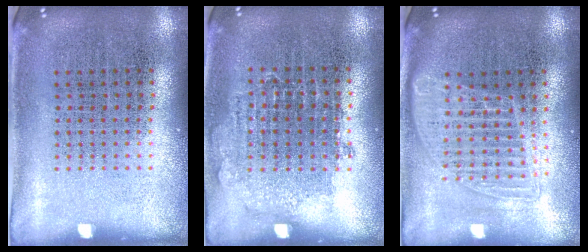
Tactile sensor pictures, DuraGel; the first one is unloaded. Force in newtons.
{"total": 0.9, "press": 0.8, "slide": 0.4}
{"total": 1.5, "press": 1.3, "slide": 0.7}